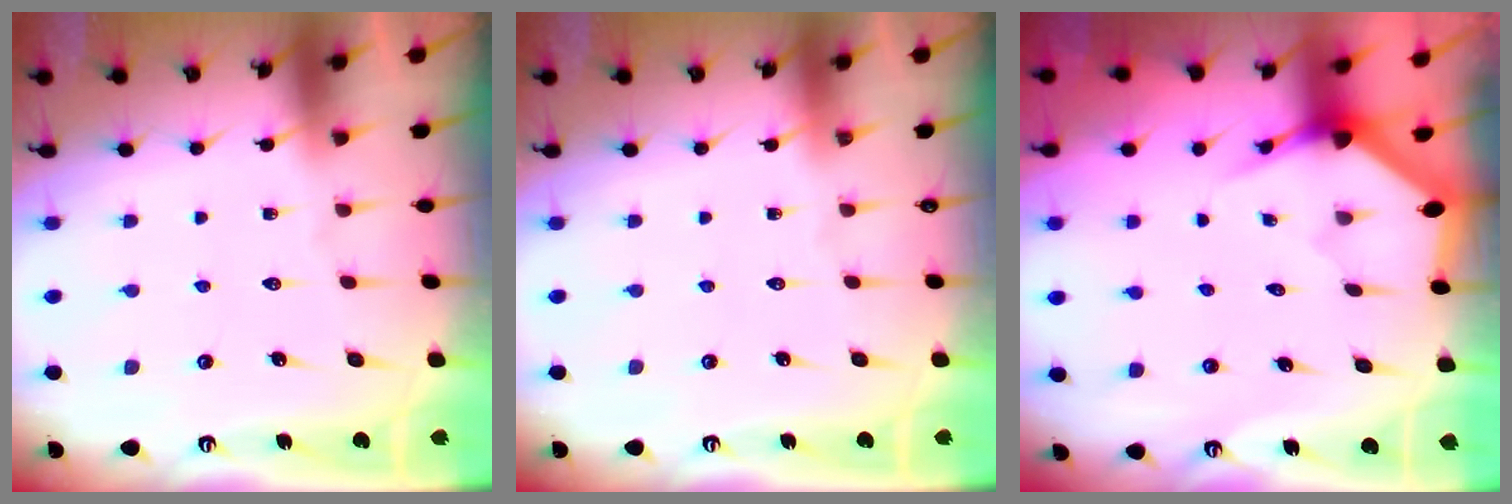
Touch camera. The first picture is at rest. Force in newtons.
{"total": 0.0}
{"total": 3.2, "press": 3.2, "slide": 0.2}